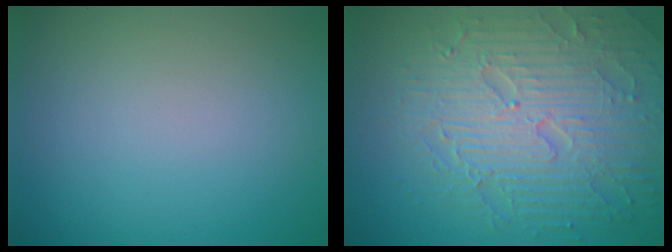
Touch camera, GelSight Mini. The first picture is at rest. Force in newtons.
{"total": 8.4, "press": 6.1, "slide": 5.8}